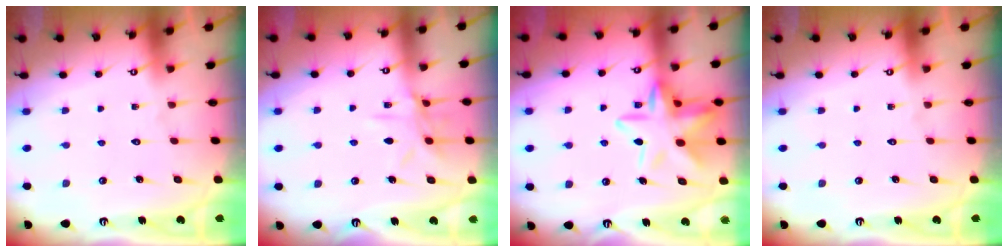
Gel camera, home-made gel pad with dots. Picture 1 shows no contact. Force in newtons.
{"total": 8.7, "press": 8.7, "slide": 0.6}
{"total": 14.5, "press": 14.5, "slide": 0.9}
{"total": 0.0}